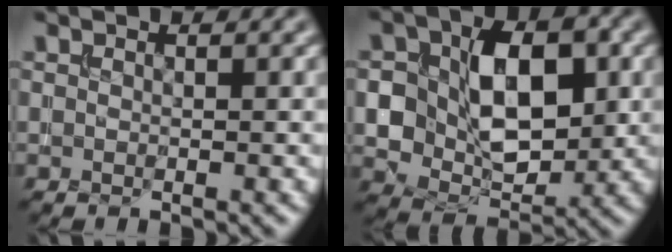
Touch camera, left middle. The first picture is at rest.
{"total": 9.7, "force": [0.7, 6.6, 7.1], "torque": [-0.113, -0.004, 0.023]}